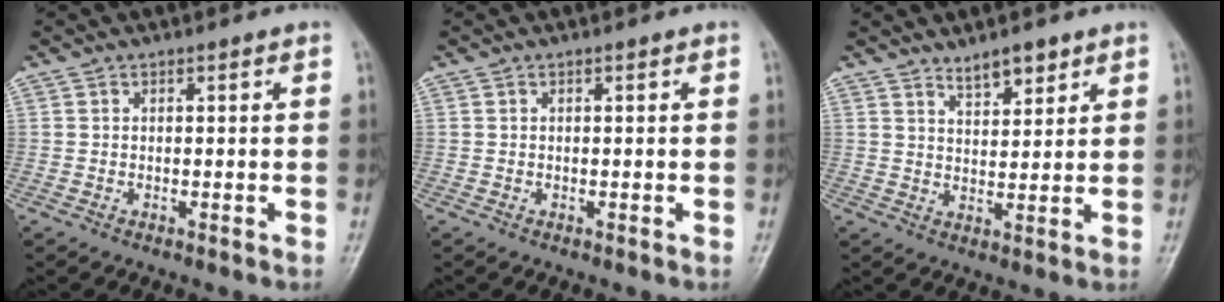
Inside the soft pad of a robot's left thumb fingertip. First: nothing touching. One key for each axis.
{"total": 0.0}
{"total": 4.9, "fx": 3.6, "fy": 1.9, "fz": 2.6, "tx": -0.026, "ty": -0.028, "tz": 0.062}